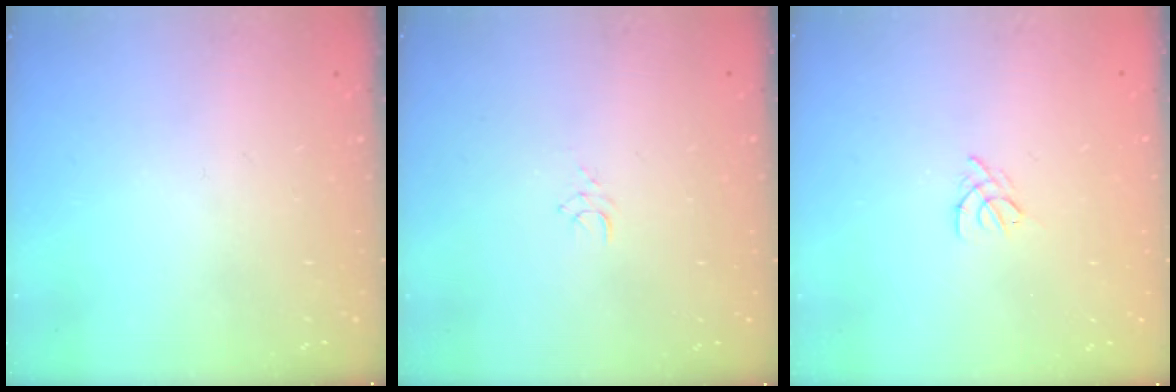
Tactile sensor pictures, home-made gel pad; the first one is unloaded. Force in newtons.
{"total": 5.0, "press": 4.9, "slide": 0.3}
{"total": 2.5, "press": 2.4, "slide": 0.6}